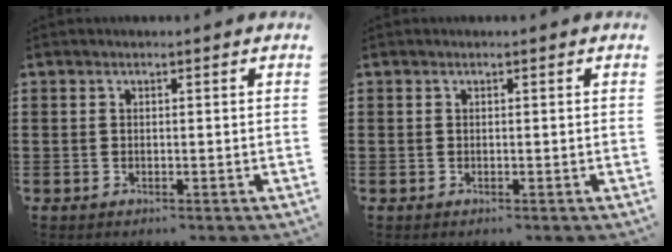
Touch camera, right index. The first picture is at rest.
{"total": 0.0}